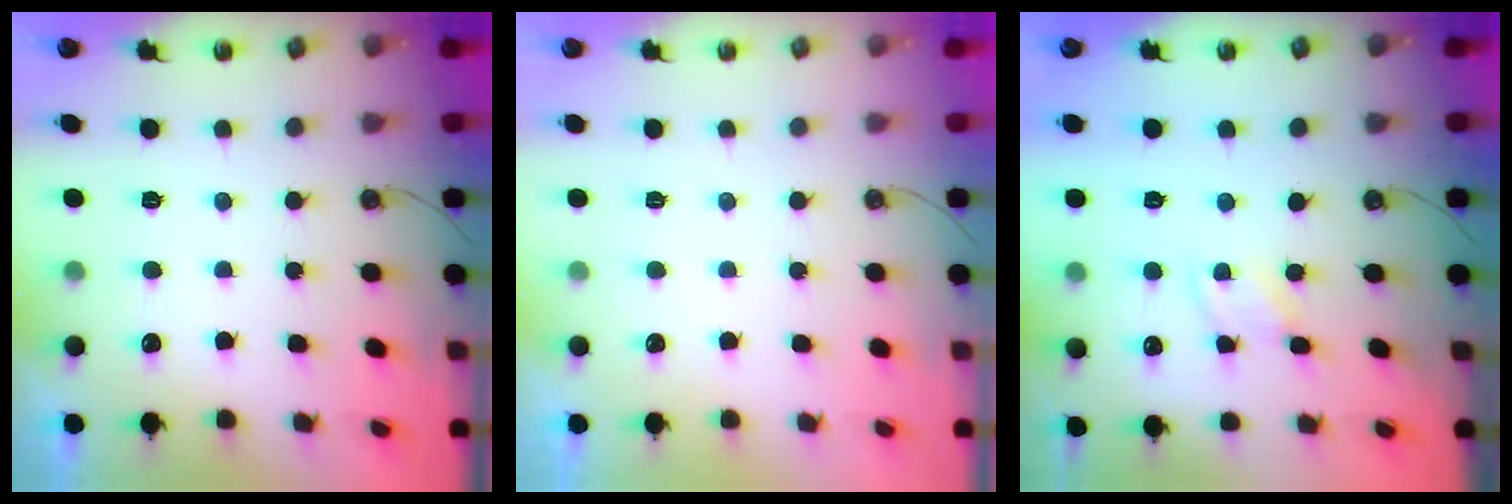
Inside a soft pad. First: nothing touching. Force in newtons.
{"total": 0.0}
{"total": 2.9, "press": 2.8, "slide": 0.5}